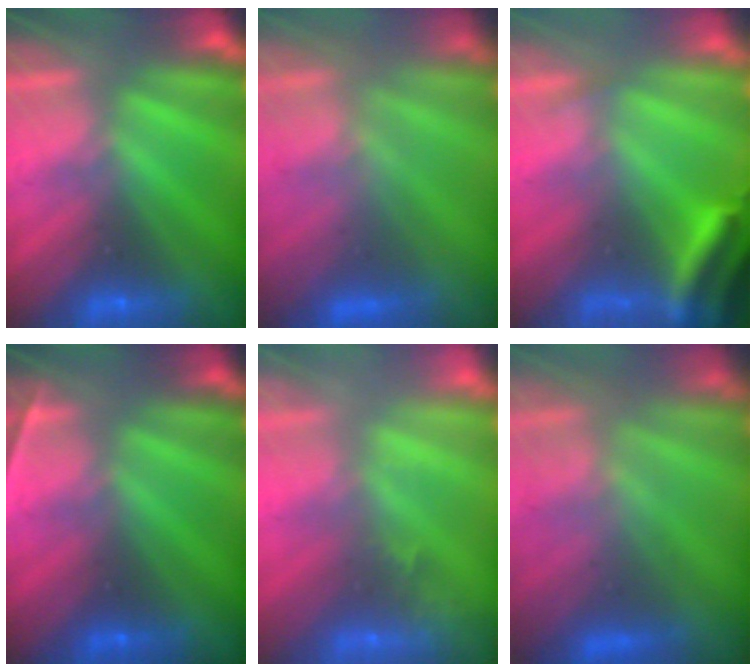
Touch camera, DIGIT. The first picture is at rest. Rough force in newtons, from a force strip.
{"total": 3.5}
{"total": 3.6}
{"total": 2.3}
{"total": 2.3}
{"total": 3.4}